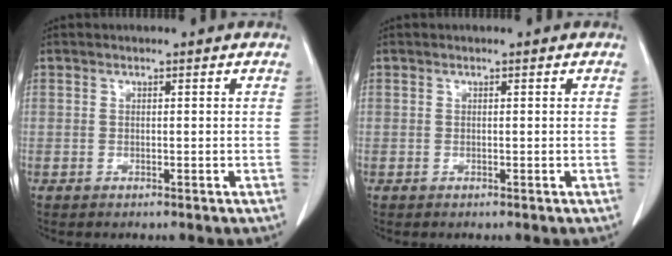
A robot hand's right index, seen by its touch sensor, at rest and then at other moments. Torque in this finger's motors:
{"motor_torque": [0.00, 0.00, 0.02, 0.00]}